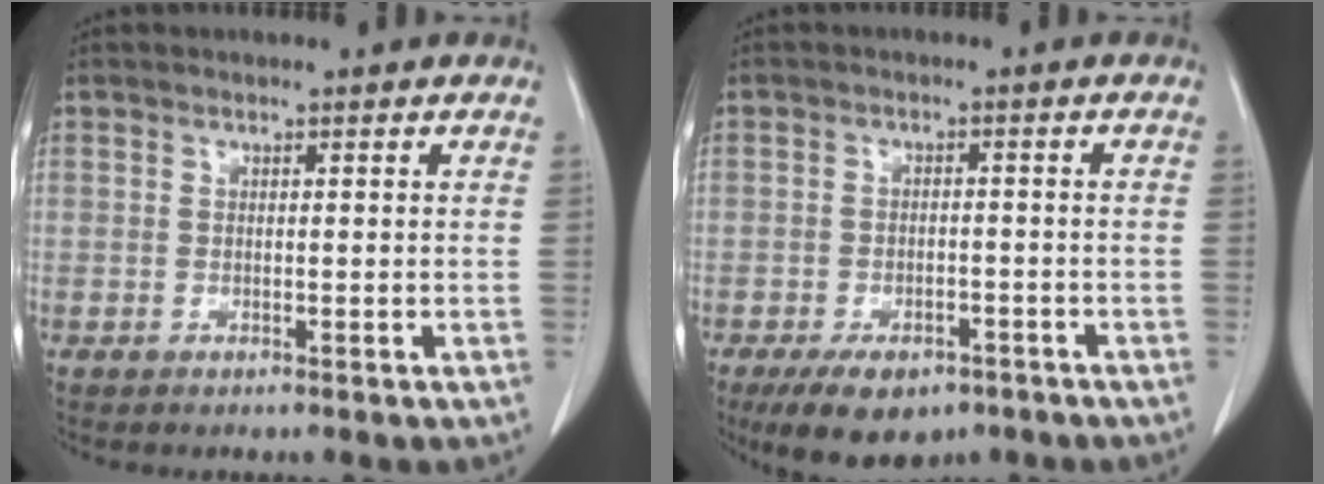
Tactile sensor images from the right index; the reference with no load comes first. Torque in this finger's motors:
{"motor_torque": [0.32, -0.42, 0.16, 0.02]}